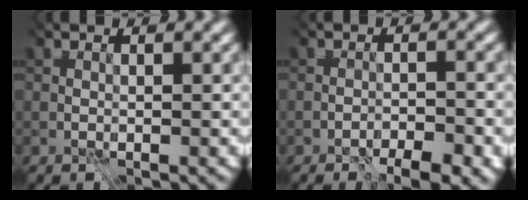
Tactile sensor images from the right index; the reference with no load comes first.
{"total": 5.1, "force": [-4.9, 0.3, 1.3], "torque": [0.013, 0.002, -0.076]}